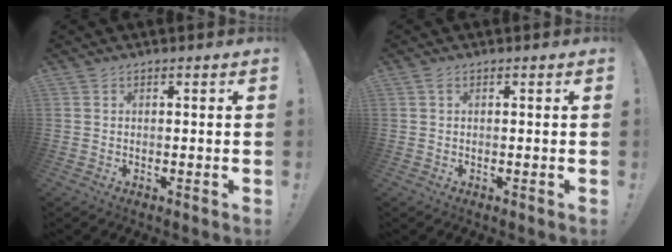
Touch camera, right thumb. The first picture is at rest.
{"total": 0.6, "force": [0.1, 0.2, 0.5], "torque": [-0.008, 0.000, 0.001]}